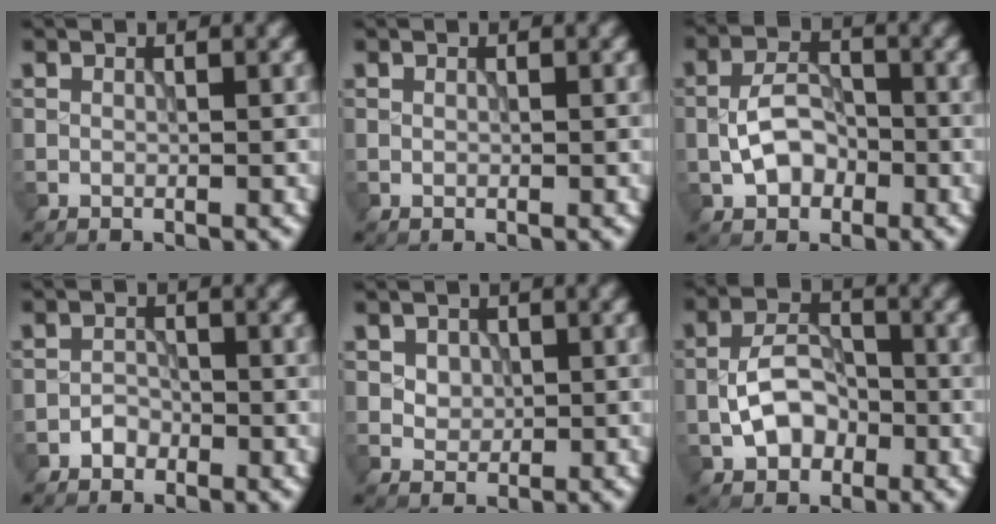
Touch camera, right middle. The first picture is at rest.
{"total": 0.0}
{"total": 4.2, "force": [-1.3, 2.8, 2.8], "torque": [-0.053, 0.006, -0.025]}
{"total": 1.3, "force": [-0.9, 0.9, 0.3], "torque": [-0.002, 0.006, -0.015]}
{"total": 2.0, "force": [0.7, 1.6, 0.9], "torque": [-0.018, 0.000, 0.023]}
{"total": 4.6, "force": [-1.5, 3.1, 3.1], "torque": [-0.056, 0.005, -0.029]}